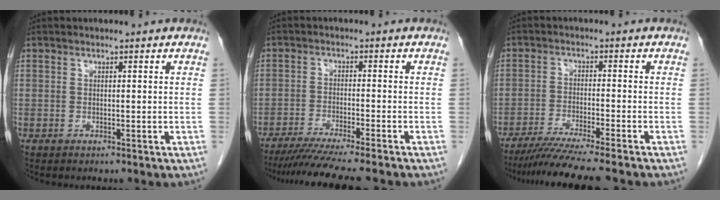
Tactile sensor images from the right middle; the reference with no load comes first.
{"total": 11.2, "force": [-9.6, -0.8, 5.6], "torque": [-0.064, -0.029, -0.148]}
{"total": 10.1, "force": [-8.6, -1.1, 5.2], "torque": [-0.065, -0.032, -0.137]}